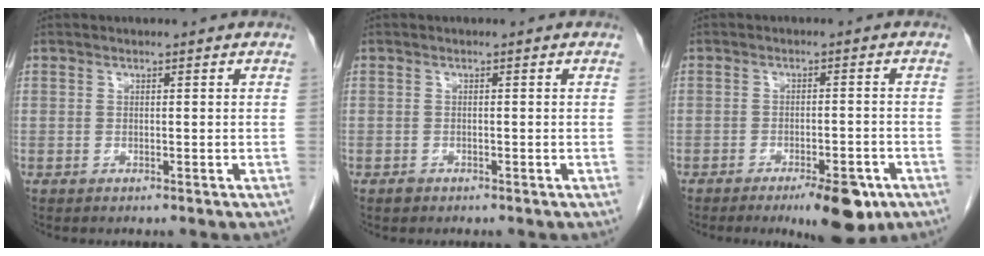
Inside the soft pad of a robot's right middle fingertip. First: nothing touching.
{"total": 0.7, "force": [-0.5, 0.5, 0.1], "torque": [-0.003, 0.001, -0.010]}
{"total": 7.6, "force": [-4.7, 2.0, 5.7], "torque": [-0.077, -0.008, -0.062]}